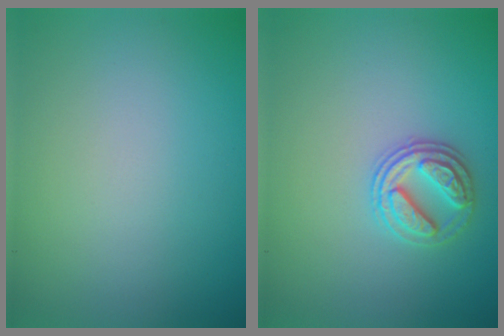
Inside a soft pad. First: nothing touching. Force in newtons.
{"total": 2.7, "press": 2.7, "slide": 0.7}